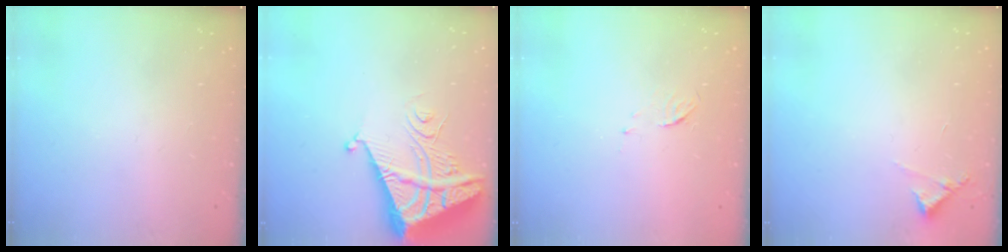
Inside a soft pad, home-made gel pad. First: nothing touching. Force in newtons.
{"total": 8.5, "press": 8.4, "slide": 0.9}
{"total": 3.9, "press": 3.9, "slide": 0.4}
{"total": 4.3, "press": 4.3, "slide": 0.2}